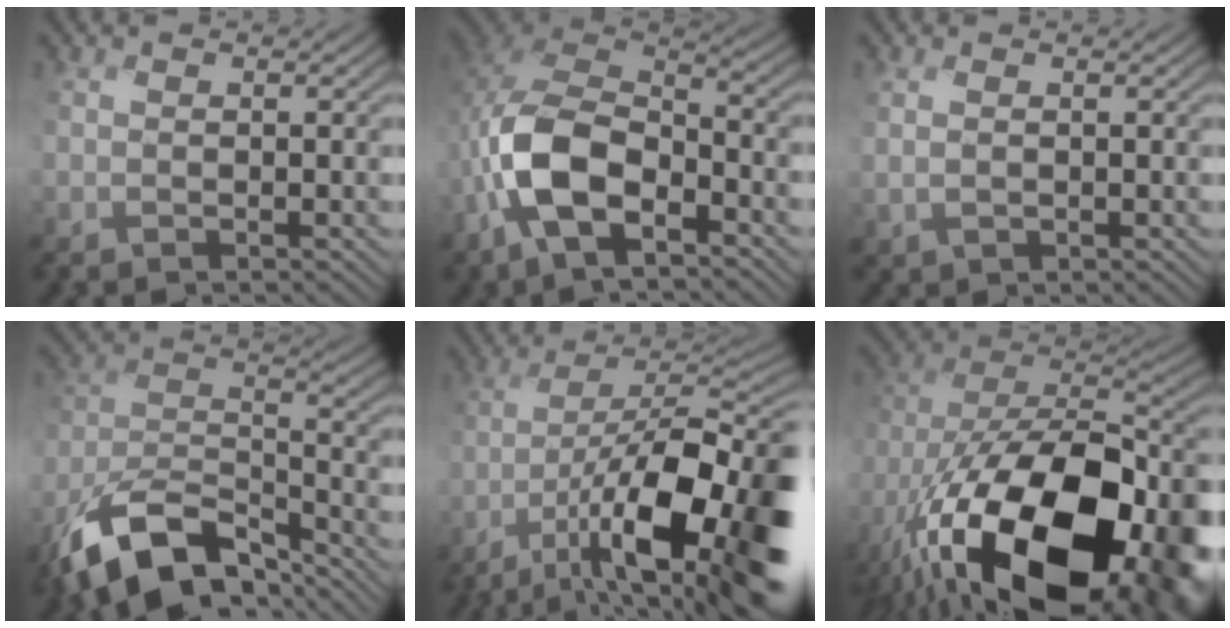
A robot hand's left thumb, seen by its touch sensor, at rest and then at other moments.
{"total": 11.3, "force": [-4.2, 6.2, 8.4], "torque": [-0.187, -0.002, -0.091]}
{"total": 1.2, "force": [0.4, 0.8, 0.8], "torque": [-0.023, 0.000, 0.013]}
{"total": 13.9, "force": [-9.9, 6.0, 7.6], "torque": [-0.174, -0.009, -0.193]}
{"total": 18.3, "force": [-7.6, 7.2, 15.0], "torque": [-0.234, -0.018, -0.131]}
{"total": 22.8, "force": [-11.9, 11.7, 15.4], "torque": [-0.320, -0.066, -0.168]}